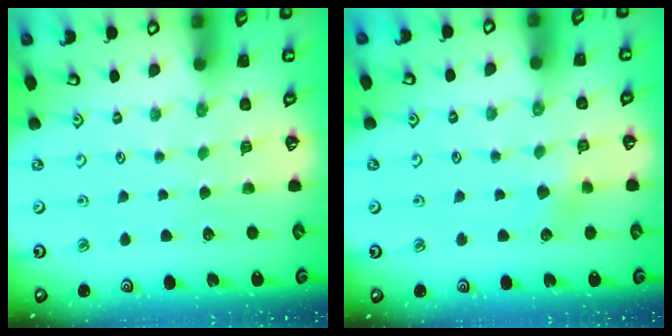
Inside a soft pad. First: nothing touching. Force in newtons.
{"total": 3.9, "press": 3.9, "slide": 0.3}